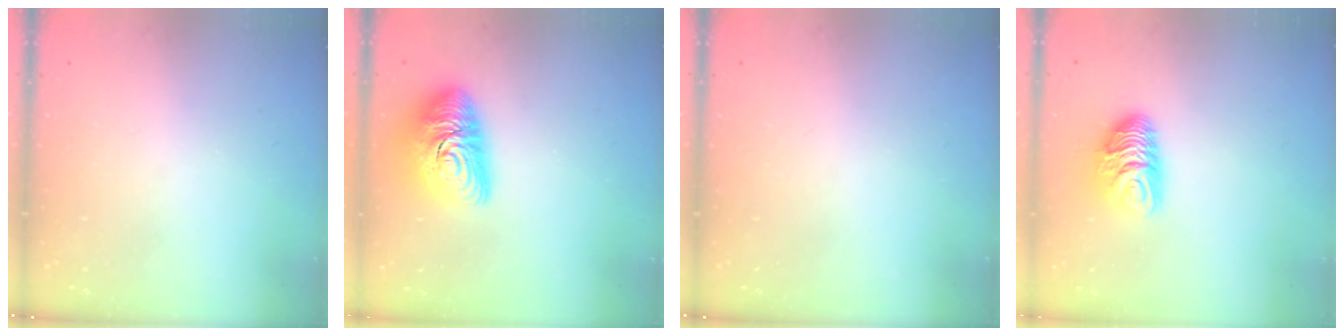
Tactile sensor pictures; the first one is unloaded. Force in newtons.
{"total": 14.1, "press": 14.1, "slide": 1.2}
{"total": 0.0}
{"total": 9.0, "press": 9.0, "slide": 0.5}